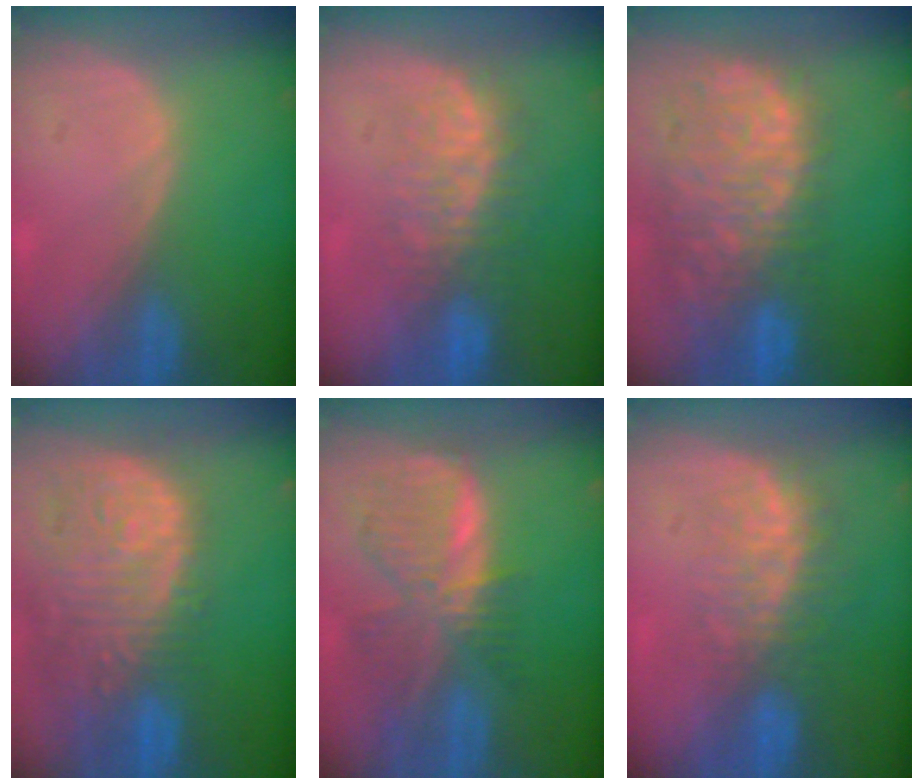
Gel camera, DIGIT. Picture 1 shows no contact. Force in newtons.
{"total": 7.8, "press": 7.4, "slide": 2.4}
{"total": 13.3, "press": 11.0, "slide": 7.4}
{"total": 14.3, "press": 11.7, "slide": 8.2}
{"total": 8.7, "press": 7.5, "slide": 4.3}
{"total": 7.6, "press": 7.1, "slide": 2.8}